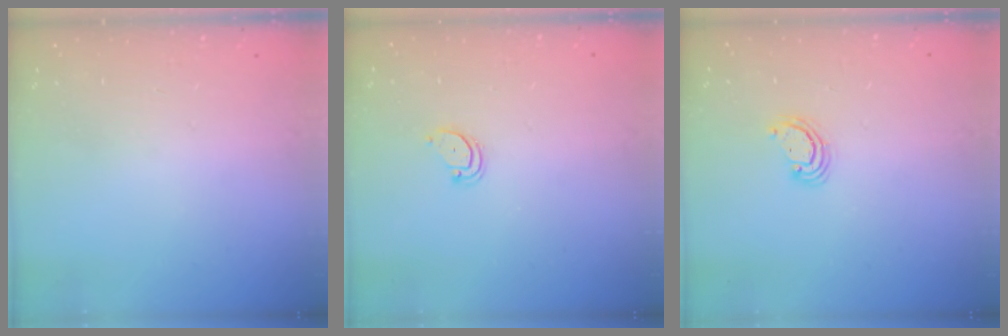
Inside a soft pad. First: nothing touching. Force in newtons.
{"total": 3.0, "press": 3.0, "slide": 0.3}
{"total": 2.8, "press": 2.8, "slide": 0.3}